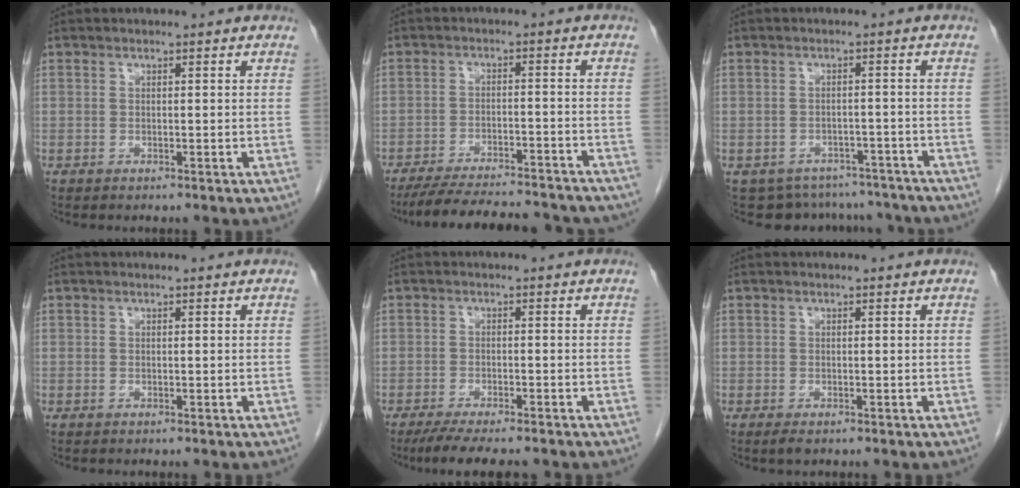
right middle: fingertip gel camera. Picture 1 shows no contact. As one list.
[{"total": 18.8, "force": [-16.8, 3.5, 7.6], "torque": [-0.127, -0.014, -0.228]}, {"total": 10.1, "force": [-8.9, 4.7, 0.7], "torque": [-0.003, 0.019, -0.098]}, {"total": 0.0}, {"total": 7.7, "force": [-6.4, 1.3, 4.1], "torque": [-0.063, -0.016, -0.098]}, {"total": 1.3, "force": [-0.8, 0.5, 0.9], "torque": [-0.015, -0.002, -0.010]}]